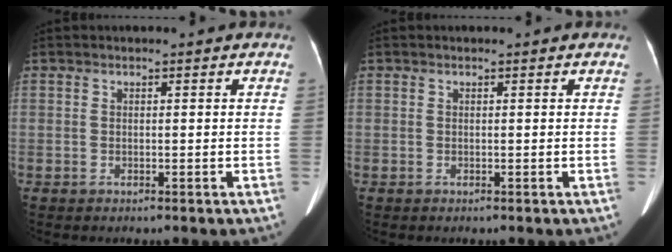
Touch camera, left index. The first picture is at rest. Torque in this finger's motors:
{"motor_torque": [0.11, 0.04, 0.00, -0.01]}